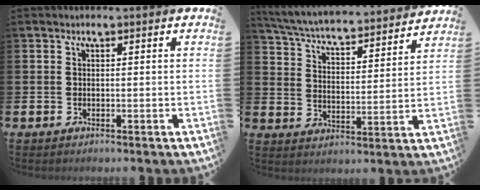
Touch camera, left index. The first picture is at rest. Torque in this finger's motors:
{"motor_torque": [1.06, -1.08, 0.28, 0.10]}